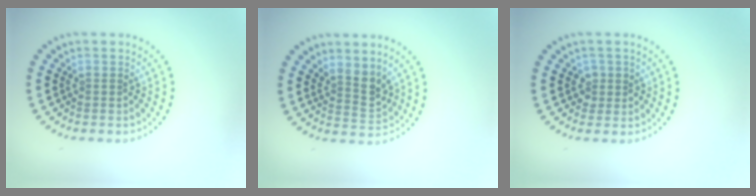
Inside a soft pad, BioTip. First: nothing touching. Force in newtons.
{"total": 2.7, "press": 2.0, "slide": 1.7}
{"total": 1.1, "press": 1.0, "slide": 0.5}